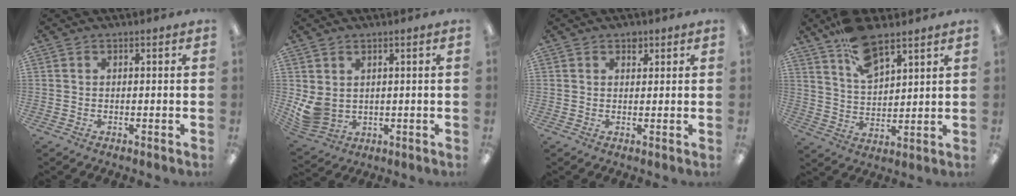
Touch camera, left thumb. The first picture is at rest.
{"total": 5.8, "force": [1.5, 4.6, 3.1], "torque": [-0.071, -0.016, 0.032]}
{"total": 1.9, "force": [1.3, 1.2, 0.7], "torque": [0.002, -0.004, 0.020]}
{"total": 11.2, "force": [8.2, 4.4, 6.1], "torque": [-0.107, -0.038, 0.149]}